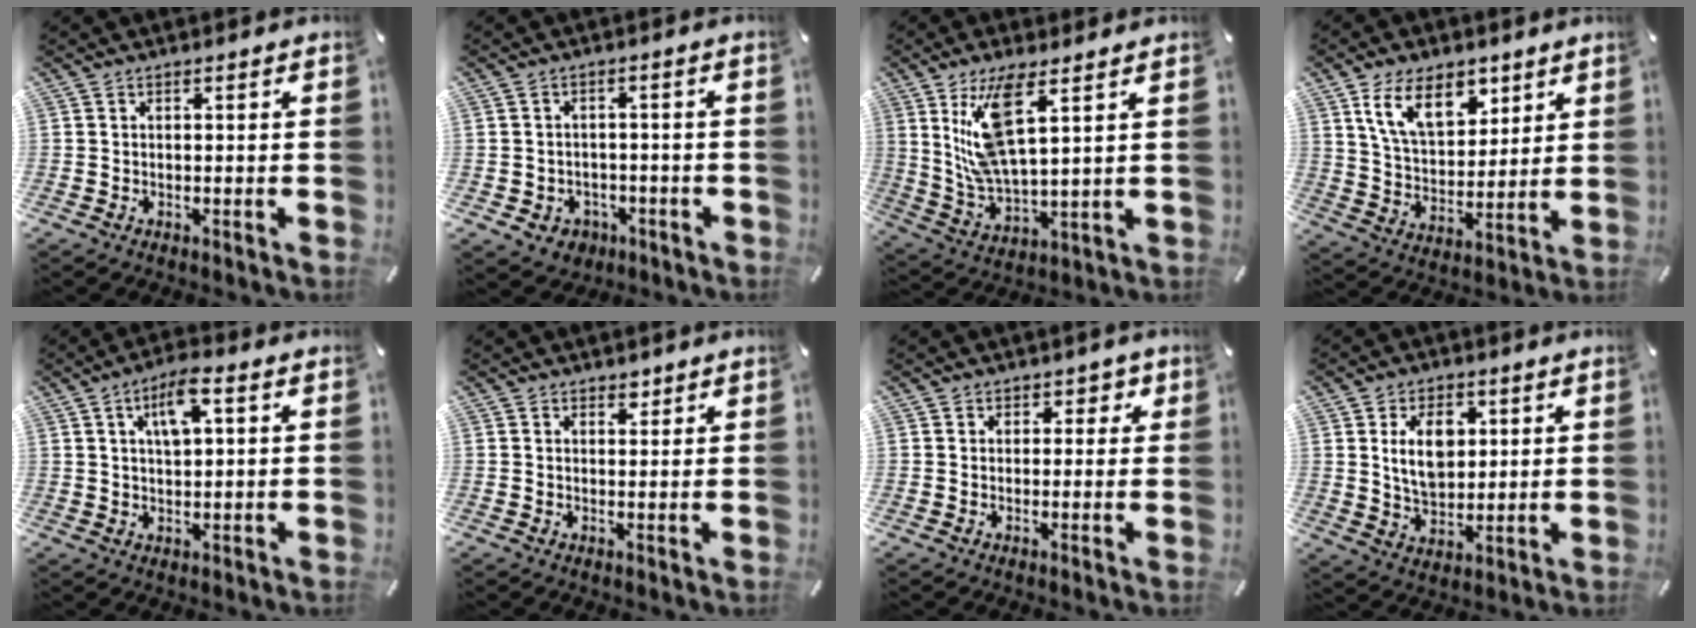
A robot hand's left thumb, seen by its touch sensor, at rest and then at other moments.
{"total": 4.5, "force": [-1.6, 4.0, 1.1], "torque": [-0.014, 0.010, -0.028]}
{"total": 13.8, "force": [6.3, 4.5, 11.5], "torque": [-0.255, -0.013, 0.109]}
{"total": 13.5, "force": [7.8, 7.9, 7.7], "torque": [-0.136, -0.019, 0.144]}
{"total": 6.8, "force": [2.6, 2.6, 5.7], "torque": [-0.108, 0.006, 0.043]}
{"total": 2.0, "force": [1.4, 1.4, 0.5], "torque": [0.004, -0.004, 0.021]}
{"total": 2.5, "force": [0.6, 2.3, 0.9], "torque": [0.012, -0.005, 0.001]}
{"total": 10.1, "force": [2.8, 7.2, 6.5], "torque": [-0.108, 0.000, 0.046]}